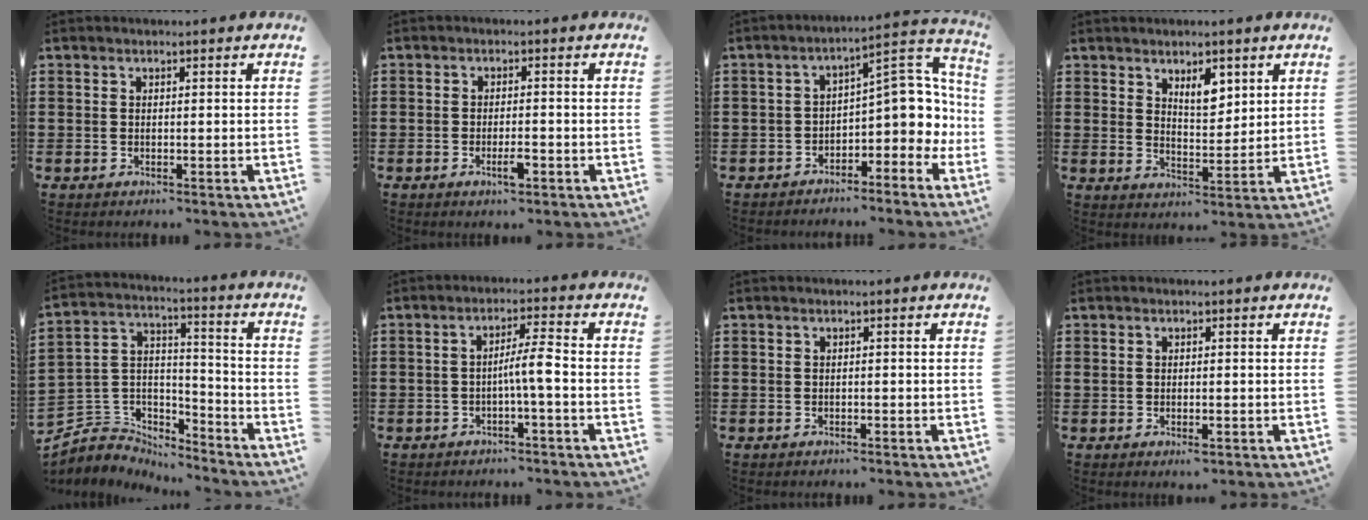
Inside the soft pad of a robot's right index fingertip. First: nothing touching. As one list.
[{"total": 3.0, "force": [-1.3, 0.8, 2.6], "torque": [-0.050, -0.001, -0.025]}, {"total": 7.1, "force": [-1.4, 3.8, 5.9], "torque": [-0.080, -0.014, -0.032]}, {"total": 5.0, "force": [3.0, 2.3, 3.3], "torque": [-0.056, -0.002, 0.049]}, {"total": 5.2, "force": [-4.5, 2.6, 0.1], "torque": [-0.028, -0.003, -0.096]}, {"total": 4.3, "force": [-1.1, 0.1, 4.1], "torque": [-0.077, 0.000, -0.024]}, {"total": 0.5, "force": [-0.5, 0.1, 0.2], "torque": [-0.005, -0.002, -0.009]}, {"total": 1.1, "force": [-0.2, 0.4, 1.0], "torque": [-0.019, -0.002, -0.004]}]